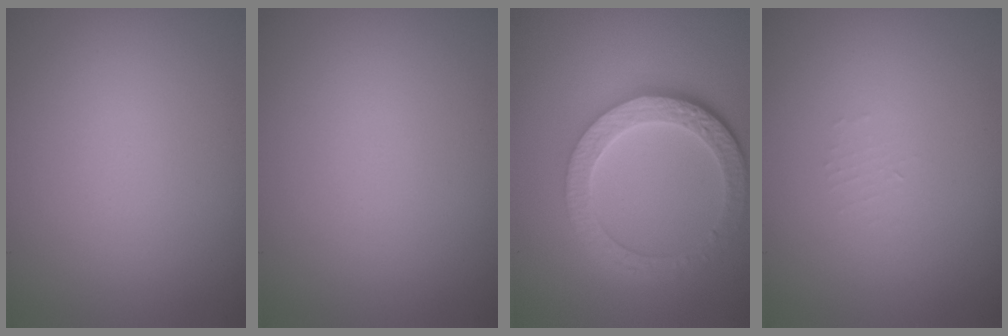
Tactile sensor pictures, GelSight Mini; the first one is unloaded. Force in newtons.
{"total": 0.0}
{"total": 6.3, "press": 4.6, "slide": 4.2}
{"total": 0.7, "press": 0.7, "slide": 0.1}